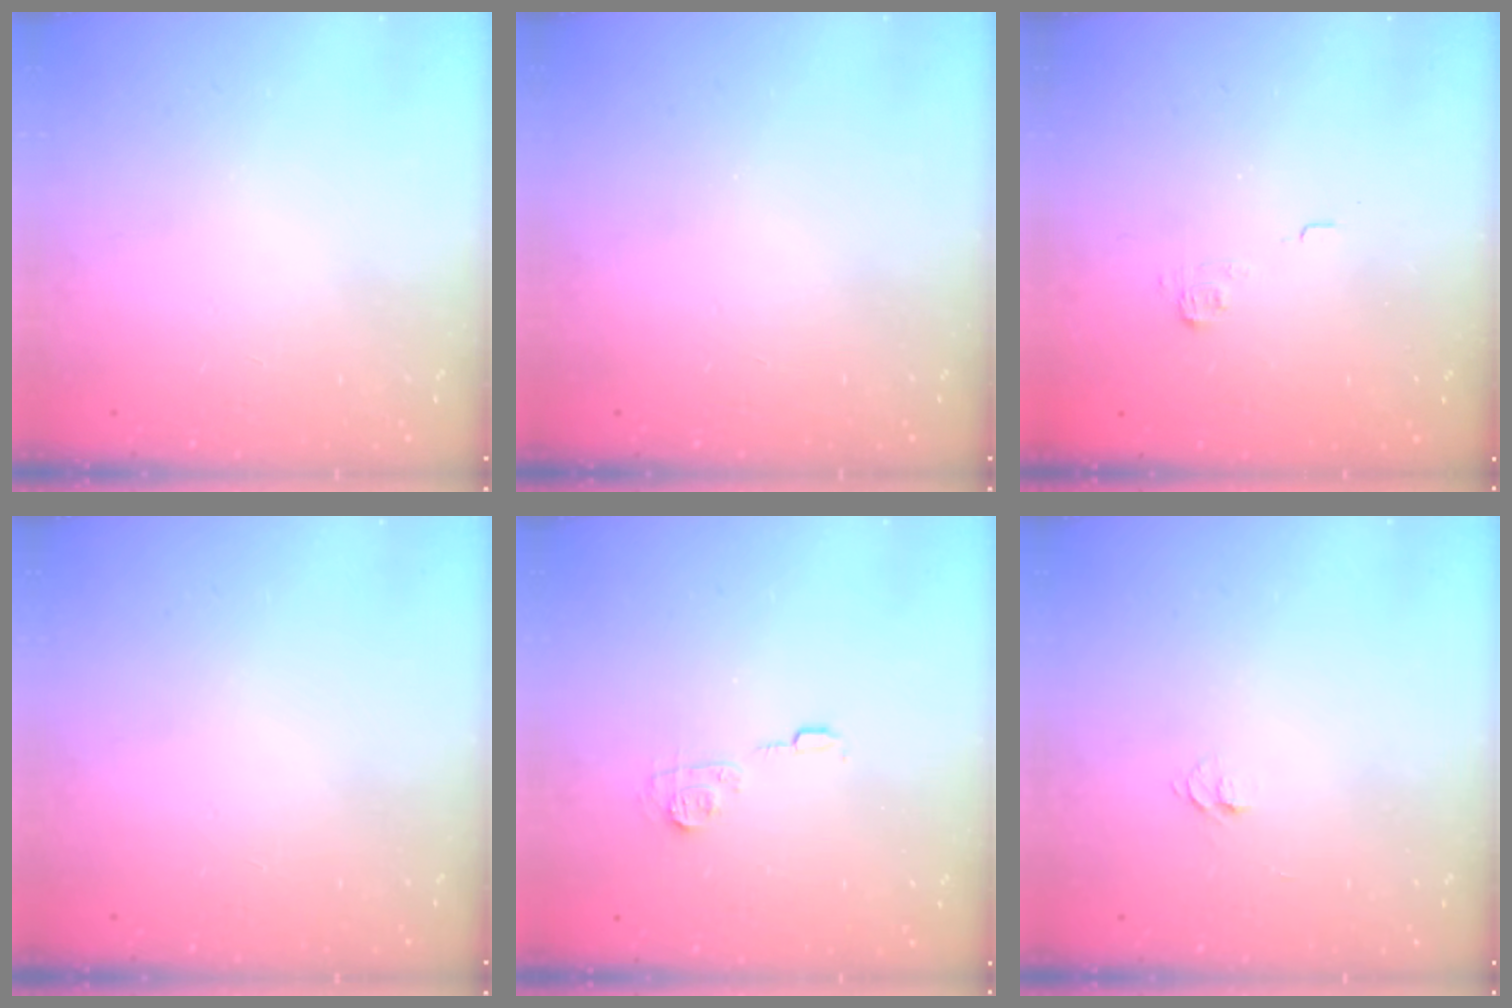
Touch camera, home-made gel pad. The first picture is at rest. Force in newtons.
{"total": 0.0}
{"total": 3.8, "press": 3.6, "slide": 1.1}
{"total": 0.0}
{"total": 6.2, "press": 6.2, "slide": 0.2}
{"total": 4.7, "press": 4.6, "slide": 0.5}